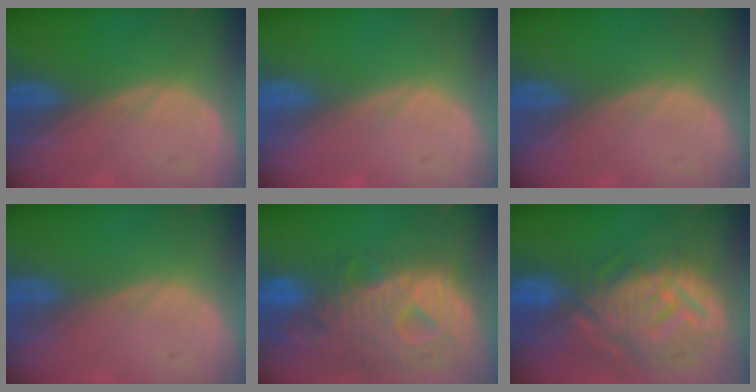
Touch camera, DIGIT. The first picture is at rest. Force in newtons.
{"total": 0.0}
{"total": 0.0}
{"total": 0.0}
{"total": 12.8, "press": 11.0, "slide": 6.6}
{"total": 12.5, "press": 11.1, "slide": 5.7}